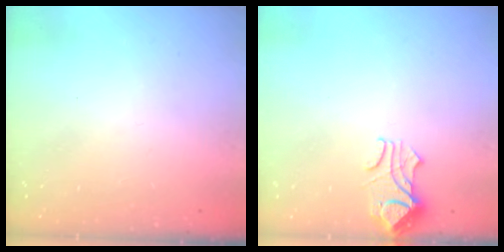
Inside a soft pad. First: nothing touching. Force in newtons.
{"total": 1.1, "press": 0.7, "slide": 0.9}